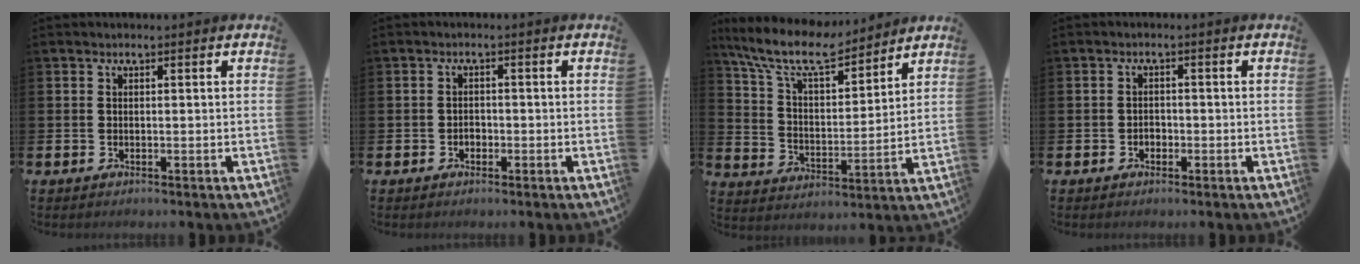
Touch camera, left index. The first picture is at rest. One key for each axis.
{"total": 1.3, "fx": -0.6, "fy": 1.0, "fz": 0.4, "tx": -0.010, "ty": 0.003, "tz": -0.014}
{"total": 10.3, "fx": 9.1, "fy": 2.6, "fz": 4.2, "tx": -0.117, "ty": -0.046, "tz": 0.160}
{"total": 1.4, "fx": -0.6, "fy": 1.1, "fz": 0.4, "tx": -0.010, "ty": 0.004, "tz": -0.015}